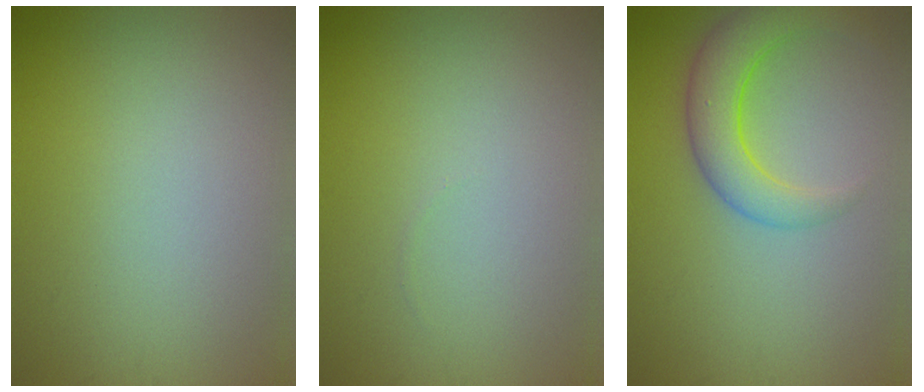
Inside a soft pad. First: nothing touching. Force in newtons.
{"total": 0.0}
{"total": 4.6, "press": 4.6, "slide": 0.3}